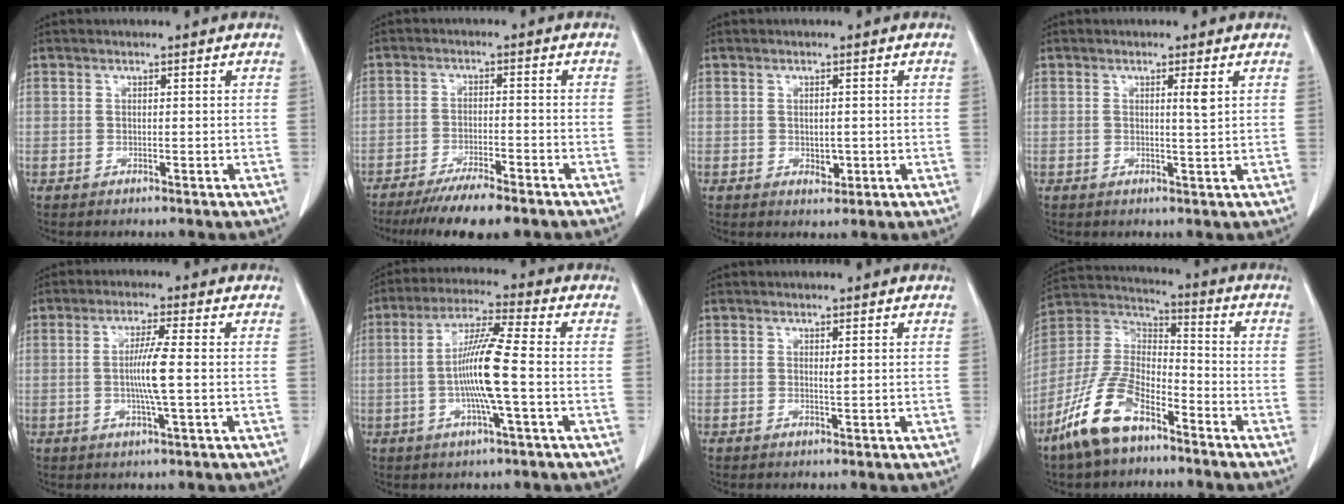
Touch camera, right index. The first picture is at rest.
{"total": 9.6, "force": [-7.7, 1.1, 5.7], "torque": [-0.083, -0.019, -0.121]}
{"total": 2.1, "force": [-0.3, 1.2, 1.6], "torque": [-0.026, -0.003, 0.002]}
{"total": 2.0, "force": [0.7, -0.2, 1.9], "torque": [-0.033, -0.004, 0.011]}
{"total": 5.8, "force": [-0.3, -0.4, 5.8], "torque": [-0.110, -0.007, -0.009]}
{"total": 11.6, "force": [-1.7, 0.0, 11.5], "torque": [-0.221, 0.004, -0.042]}
{"total": 0.7, "force": [0.3, 0.1, 0.7], "torque": [-0.017, -0.003, 0.004]}
{"total": 13.4, "force": [-8.7, 5.1, 8.8], "torque": [-0.198, 0.001, -0.171]}